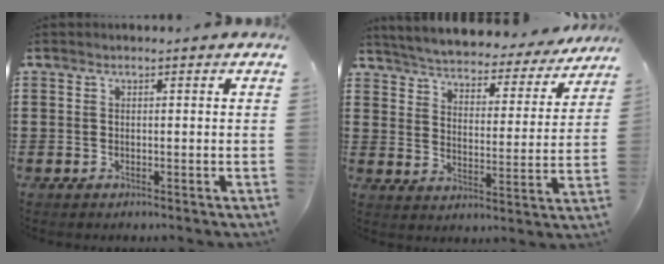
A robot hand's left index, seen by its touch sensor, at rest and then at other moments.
{"total": 4.2, "force": [4.2, 0.0, 0.3], "torque": [-0.031, -0.036, 0.066]}